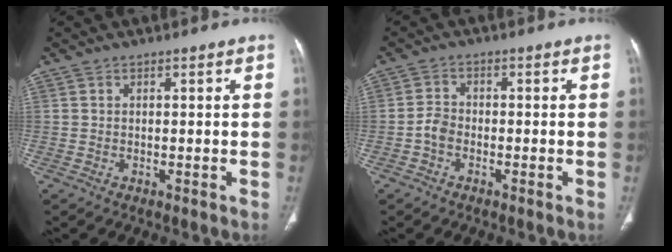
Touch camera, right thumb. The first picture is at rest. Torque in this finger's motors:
{"motor_torque": [0.19, -0.01, 0.65, -0.43, 0.00]}